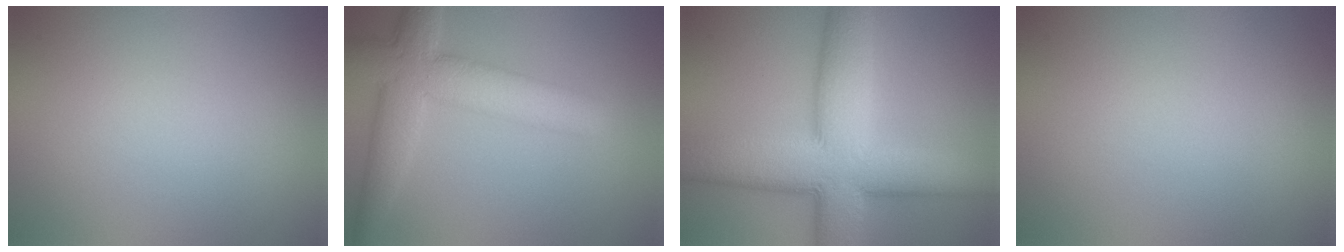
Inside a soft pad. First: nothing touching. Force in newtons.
{"total": 6.7, "press": 6.7, "slide": 0.2}
{"total": 12.1, "press": 12.0, "slide": 0.8}
{"total": 0.0}